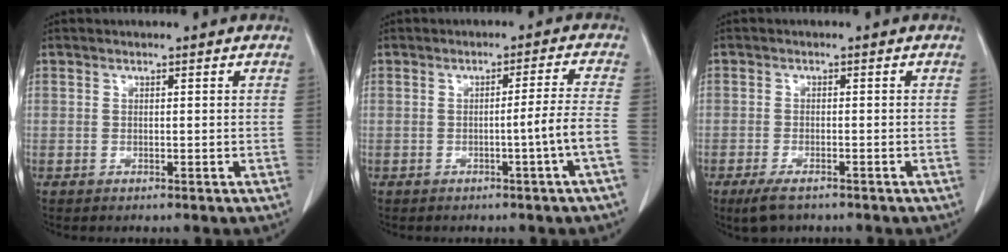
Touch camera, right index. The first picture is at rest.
{"total": 4.8, "force": [-1.8, -1.6, 4.1], "torque": [-0.057, -0.001, -0.027]}
{"total": 3.8, "force": [-2.7, 1.3, 2.4], "torque": [-0.049, -0.007, -0.037]}